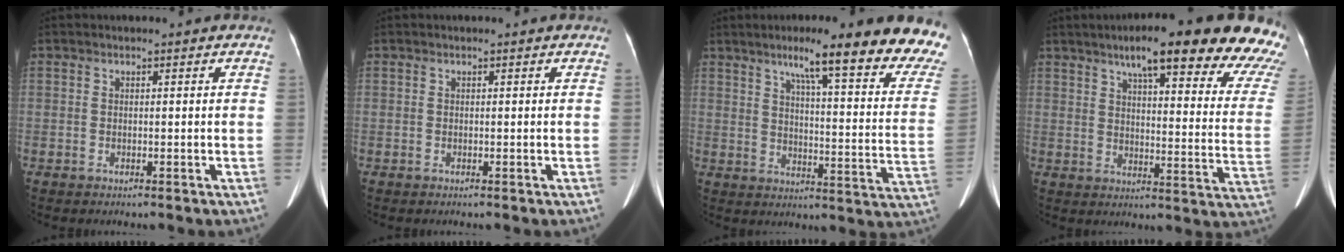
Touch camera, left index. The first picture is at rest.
{"total": 0.0}
{"total": 21.6, "force": [17.0, 1.2, 13.2], "torque": [-0.166, -0.043, 0.209]}
{"total": 25.3, "force": [19.9, 3.4, 15.3], "torque": [-0.179, -0.030, 0.230]}